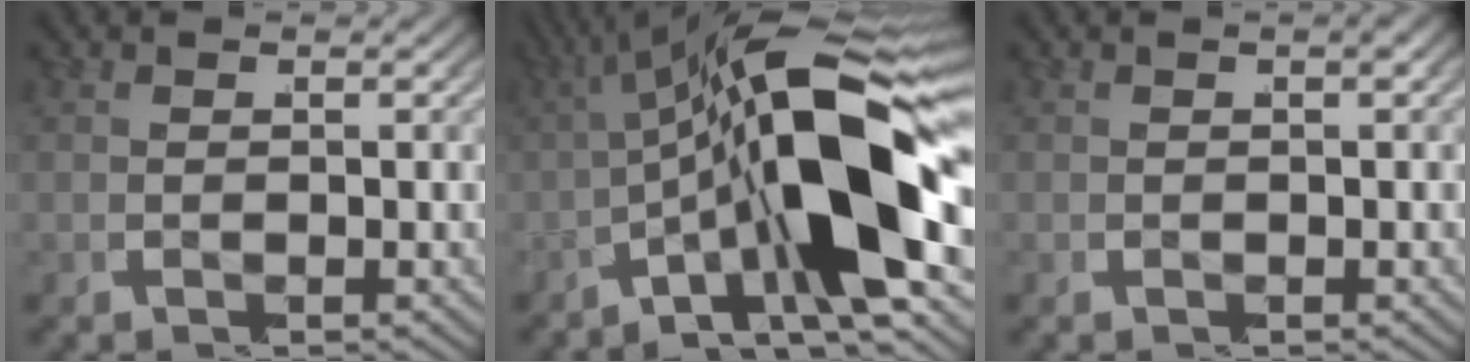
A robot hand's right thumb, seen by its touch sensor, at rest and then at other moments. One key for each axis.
{"total": 14.6, "fx": -2.0, "fy": 6.3, "fz": 13.1, "tx": -0.220, "ty": -0.005, "tz": -0.039}
{"total": 1.6, "fx": 0.7, "fy": 0.7, "fz": 1.3, "tx": -0.007, "ty": 0.008, "tz": 0.006}